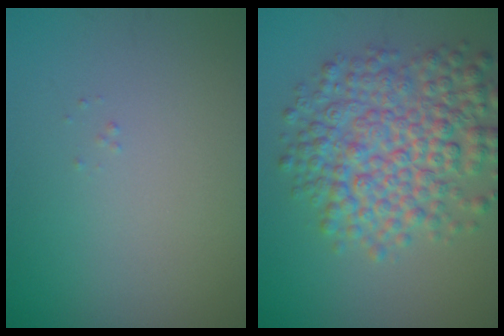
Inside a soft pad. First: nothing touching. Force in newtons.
{"total": 7.8, "press": 7.8, "slide": 0.2}